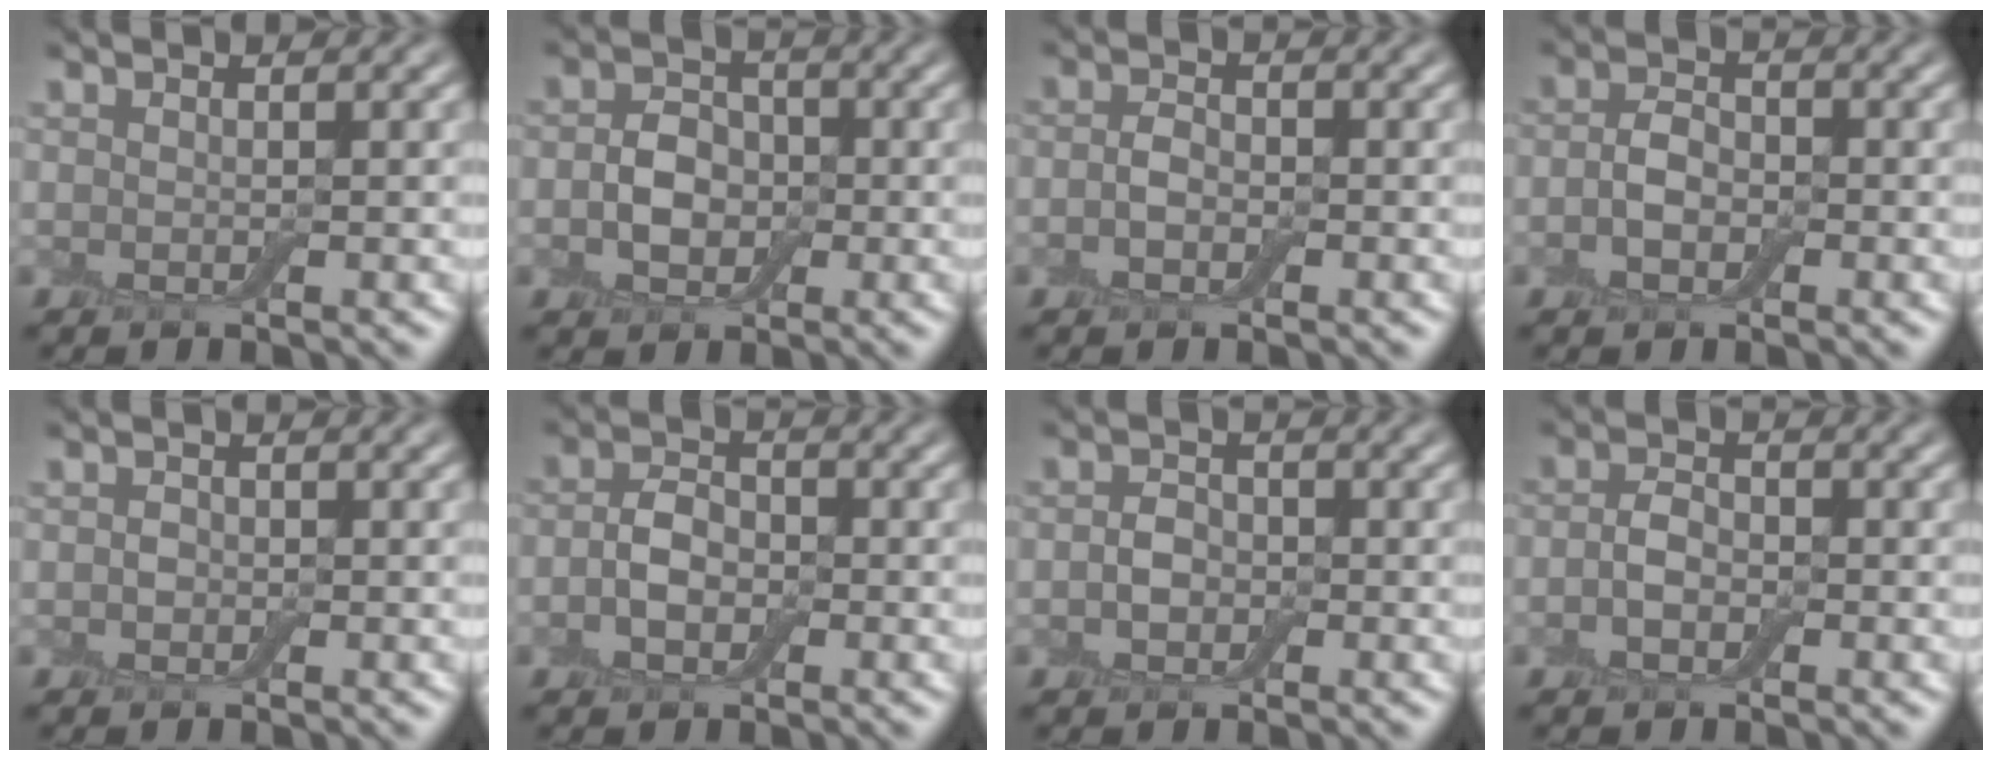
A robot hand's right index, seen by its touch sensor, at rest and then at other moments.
{"total": 3.0, "force": [-0.5, 2.5, 1.6], "torque": [-0.026, 0.006, -0.016]}
{"total": 1.3, "force": [-0.5, 0.9, 0.8], "torque": [-0.016, 0.005, -0.013]}
{"total": 2.1, "force": [-0.6, 1.5, 1.3], "torque": [-0.026, 0.005, -0.018]}
{"total": 0.6, "force": [-0.2, 0.6, 0.1], "torque": [-0.001, 0.000, -0.007]}
{"total": 2.5, "force": [-0.6, 1.9, 1.6], "torque": [-0.032, 0.005, -0.018]}
{"total": 1.5, "force": [-0.5, 1.3, 0.6], "torque": [-0.011, 0.004, -0.016]}
{"total": 1.7, "force": [-0.6, 1.2, 1.1], "torque": [-0.022, 0.005, -0.017]}